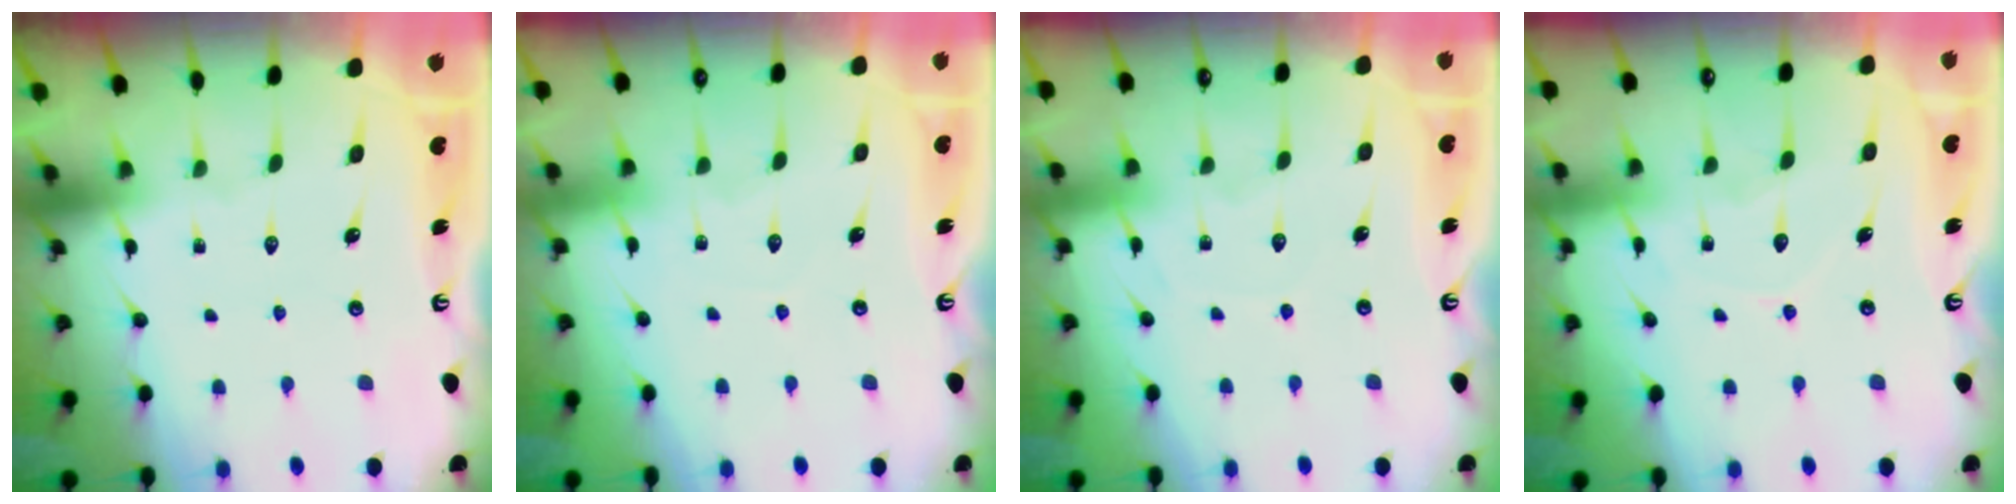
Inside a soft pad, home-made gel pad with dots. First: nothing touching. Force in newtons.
{"total": 4.0, "press": 4.0, "slide": 0.4}
{"total": 4.0, "press": 3.9, "slide": 0.5}
{"total": 6.4, "press": 6.4, "slide": 0.6}